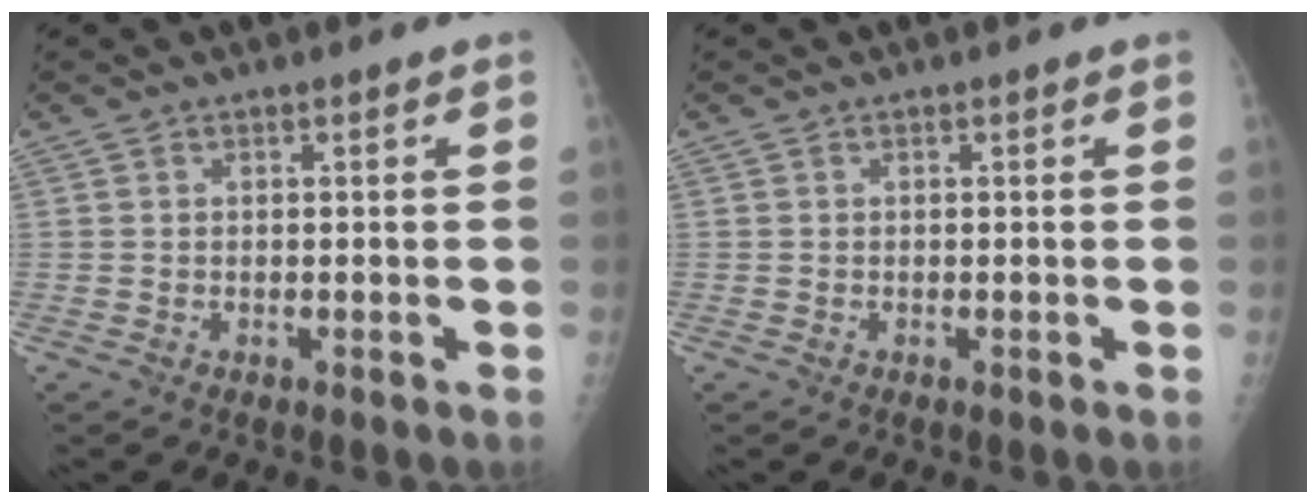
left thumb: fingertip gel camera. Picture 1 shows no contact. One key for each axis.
{"total": 0.0}